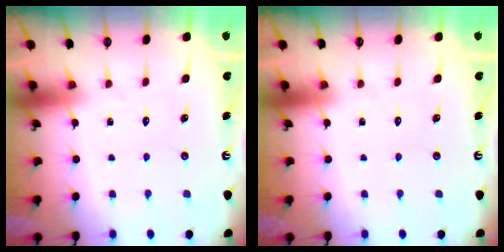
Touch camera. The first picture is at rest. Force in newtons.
{"total": 0.0}